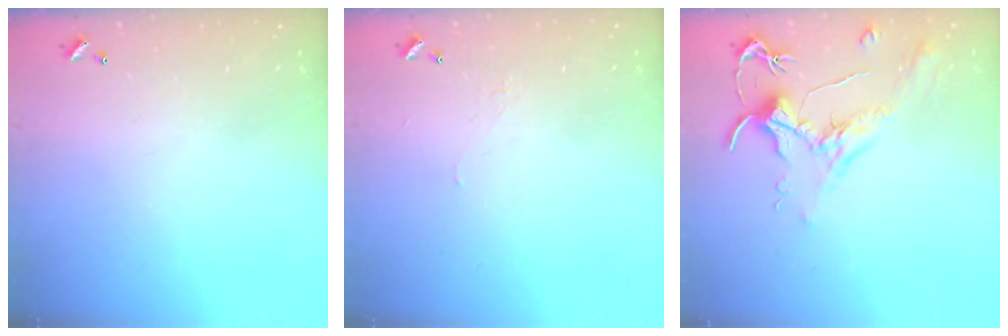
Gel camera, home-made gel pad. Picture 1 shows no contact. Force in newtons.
{"total": 2.0, "press": 2.0, "slide": 0.5}
{"total": 1.8, "press": 1.7, "slide": 0.8}